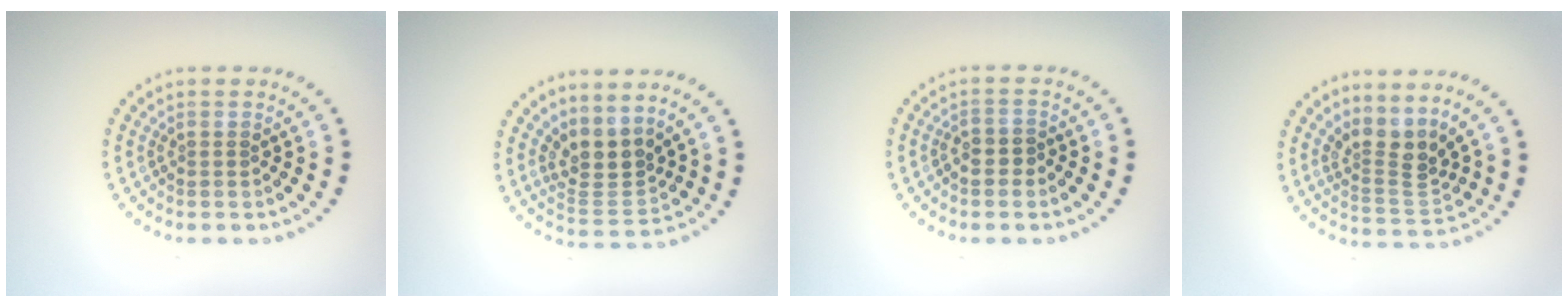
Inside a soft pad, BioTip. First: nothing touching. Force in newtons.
{"total": 3.2, "press": 2.4, "slide": 2.1}
{"total": 1.3, "press": 1.1, "slide": 0.7}
{"total": 3.3, "press": 2.3, "slide": 2.3}